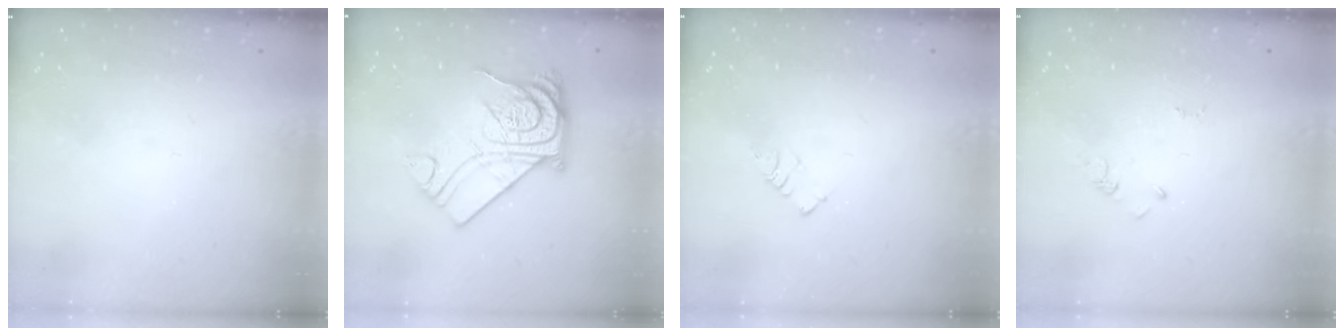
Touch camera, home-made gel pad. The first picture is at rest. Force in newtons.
{"total": 15.9, "press": 15.9, "slide": 1.4}
{"total": 2.9, "press": 2.9, "slide": 0.4}
{"total": 2.9, "press": 2.9, "slide": 0.3}